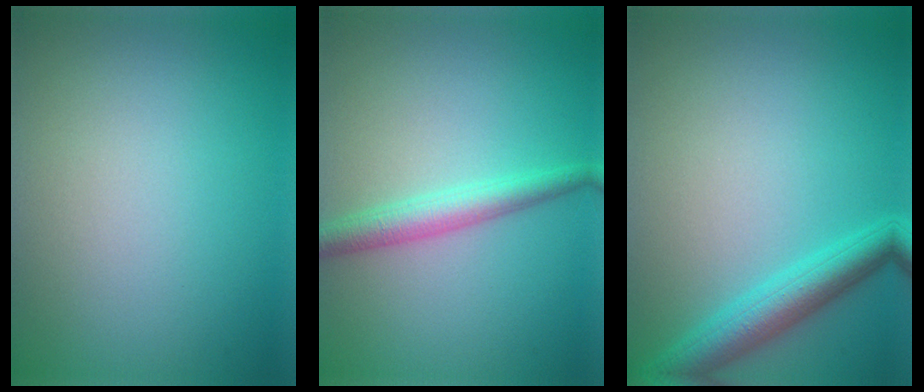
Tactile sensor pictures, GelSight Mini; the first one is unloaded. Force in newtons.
{"total": 2.9, "press": 2.9, "slide": 0.1}
{"total": 4.1, "press": 4.1, "slide": 0.2}